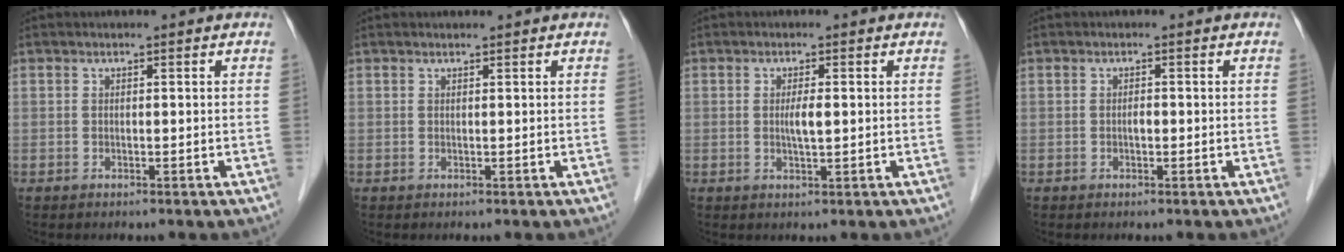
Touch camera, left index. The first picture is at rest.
{"total": 0.6, "force": [0.6, 0.0, 0.1], "torque": [-0.009, 0.005, 0.011]}
{"total": 2.1, "force": [0.2, 0.3, 2.1], "torque": [-0.042, -0.002, 0.003]}
{"total": 0.7, "force": [-0.1, 0.3, 0.6], "torque": [-0.011, 0.001, -0.004]}